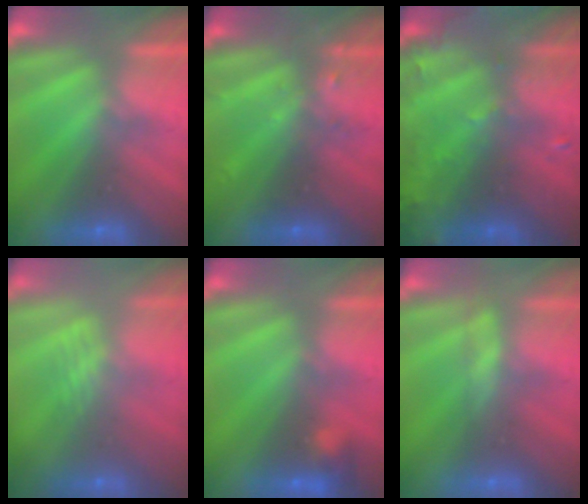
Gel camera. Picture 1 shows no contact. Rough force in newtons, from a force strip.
{"total": 2.4}
{"total": 6.0}
{"total": 2.3}
{"total": 3.3}
{"total": 2.7}